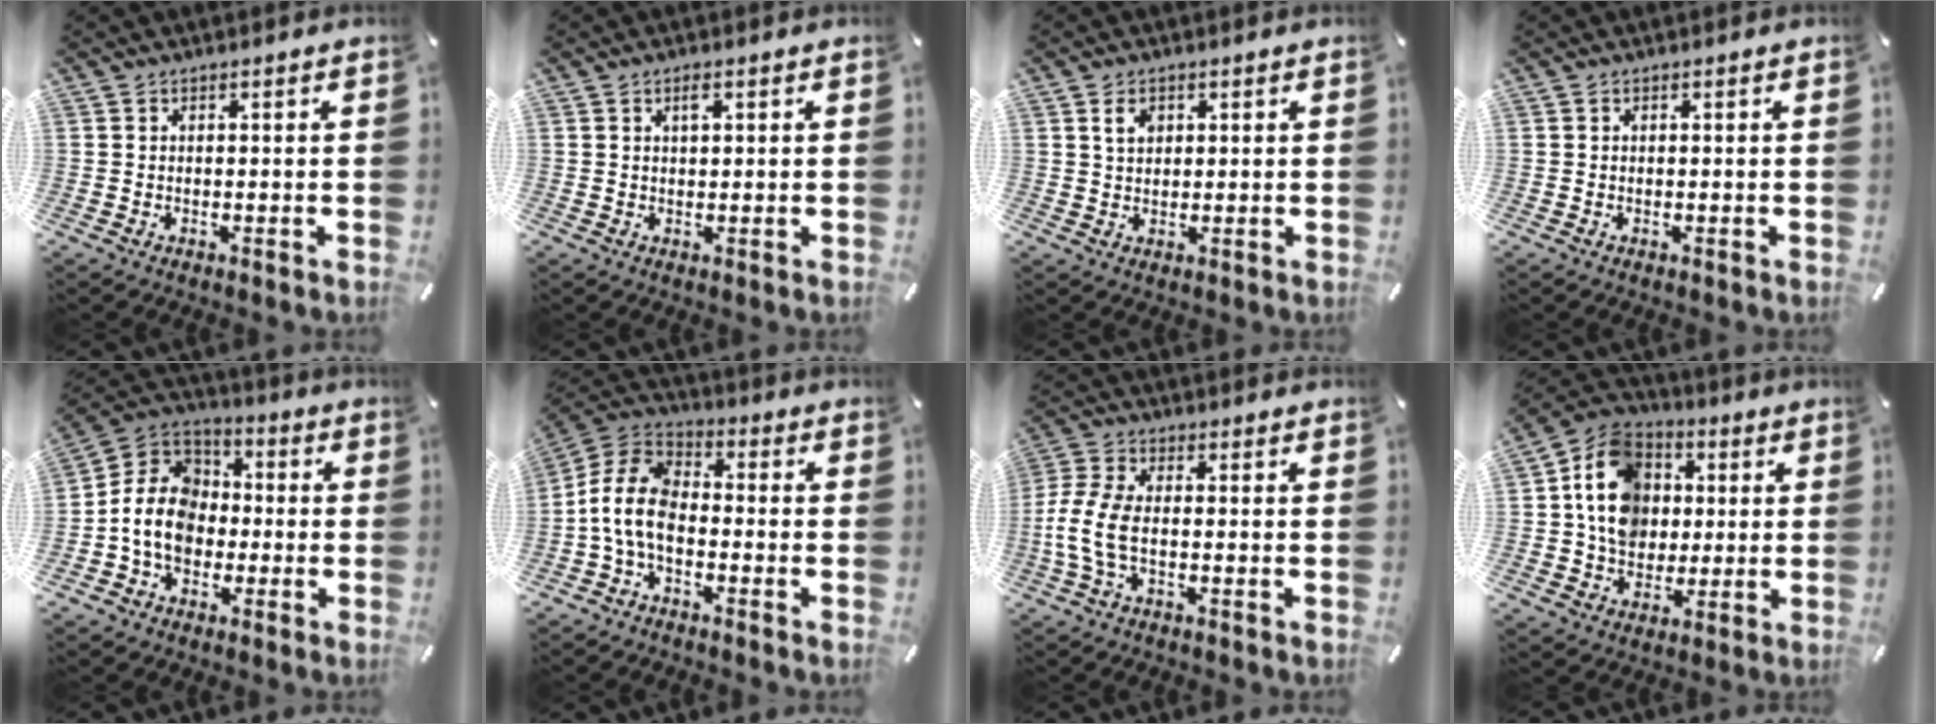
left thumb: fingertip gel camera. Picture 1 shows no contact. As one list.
[{"total": 1.8, "force": [0.8, 0.9, 1.3], "torque": [-0.022, 0.000, 0.012]}, {"total": 3.4, "force": [1.3, 2.6, 1.8], "torque": [-0.024, -0.002, 0.019]}, {"total": 0.0}, {"total": 12.1, "force": [-3.4, 10.1, 5.8], "torque": [-0.147, 0.027, -0.062]}, {"total": 10.7, "force": [-3.8, 6.8, 7.3], "torque": [-0.170, 0.011, -0.075]}, {"total": 8.2, "force": [-2.0, 3.8, 6.9], "torque": [-0.159, -0.009, -0.037]}, {"total": 14.3, "force": [0.6, 12.5, 6.9], "torque": [-0.133, 0.019, 0.014]}]